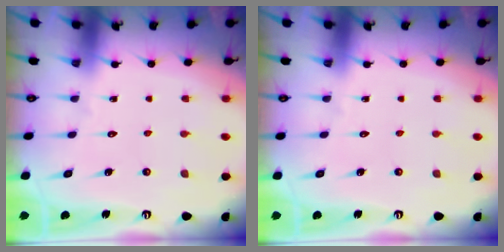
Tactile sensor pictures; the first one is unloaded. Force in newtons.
{"total": 0.0}